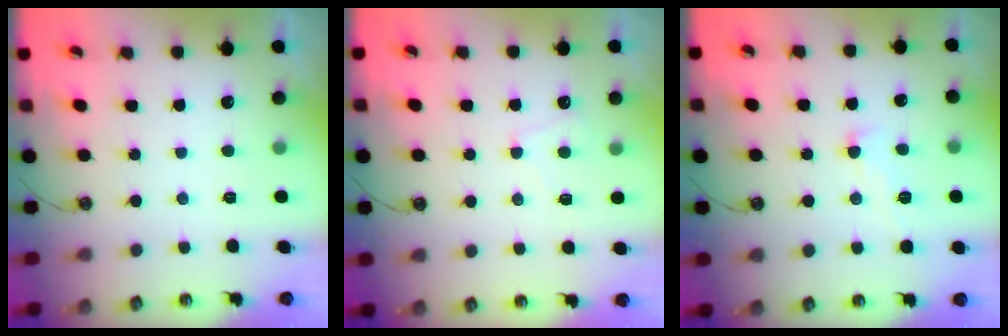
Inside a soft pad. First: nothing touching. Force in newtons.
{"total": 1.3, "press": 1.2, "slide": 0.6}
{"total": 1.0, "press": 0.7, "slide": 0.7}